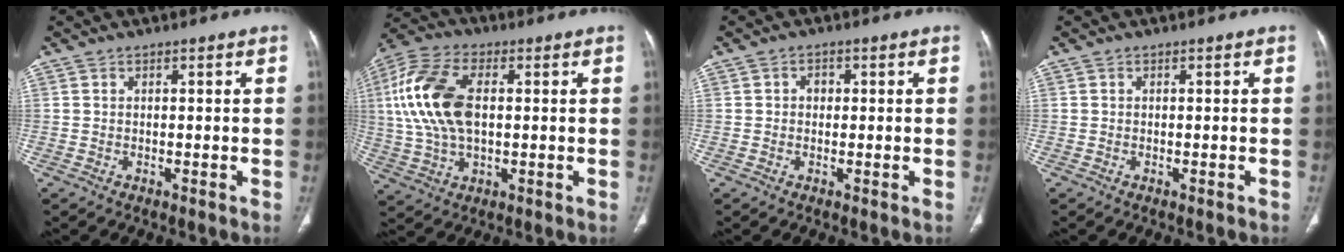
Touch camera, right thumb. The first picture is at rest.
{"total": 16.2, "force": [2.0, 9.1, 13.2], "torque": [-0.286, 0.013, 0.038]}
{"total": 1.7, "force": [0.1, 1.4, 0.9], "torque": [-0.006, 0.004, -0.002]}
{"total": 0.0}